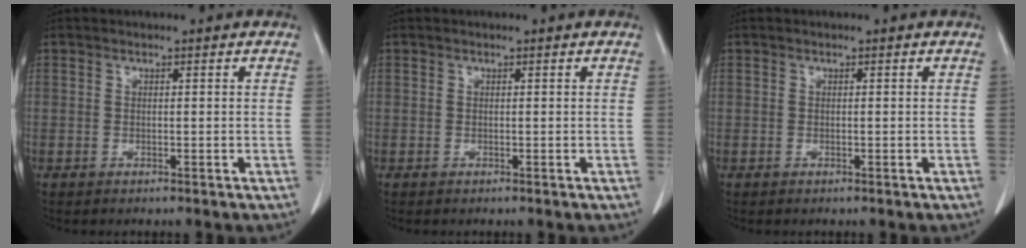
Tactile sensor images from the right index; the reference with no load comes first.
{"total": 0.0}
{"total": 0.0}